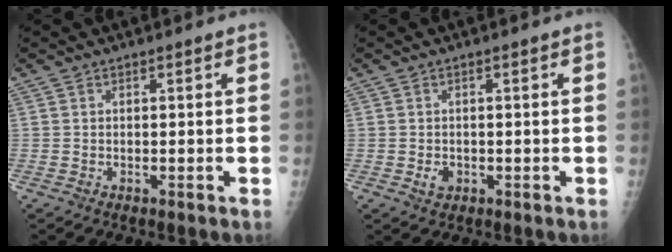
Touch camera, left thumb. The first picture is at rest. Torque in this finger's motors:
{"motor_torque": [0.26, 0.47, 0.09, -0.18, 0.01]}